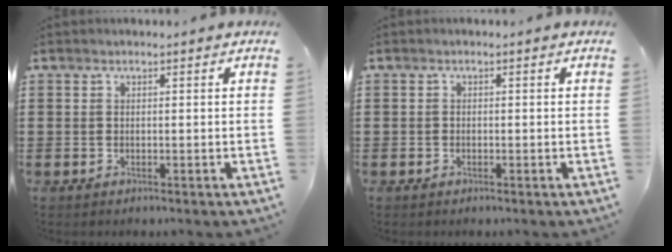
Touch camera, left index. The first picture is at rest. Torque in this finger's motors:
{"motor_torque": [-0.15, 0.11, -0.09, -0.01]}